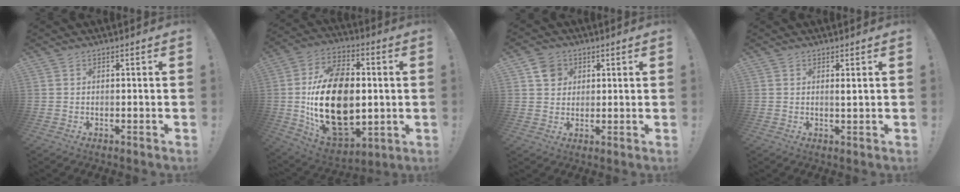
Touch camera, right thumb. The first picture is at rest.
{"total": 28.1, "force": [-1.3, 18.0, 21.5], "torque": [-0.405, 0.001, -0.006]}
{"total": 5.8, "force": [2.4, 5.1, 1.1], "torque": [-0.003, -0.010, 0.046]}
{"total": 1.1, "force": [0.4, -0.1, 1.0], "torque": [-0.009, -0.007, 0.004]}